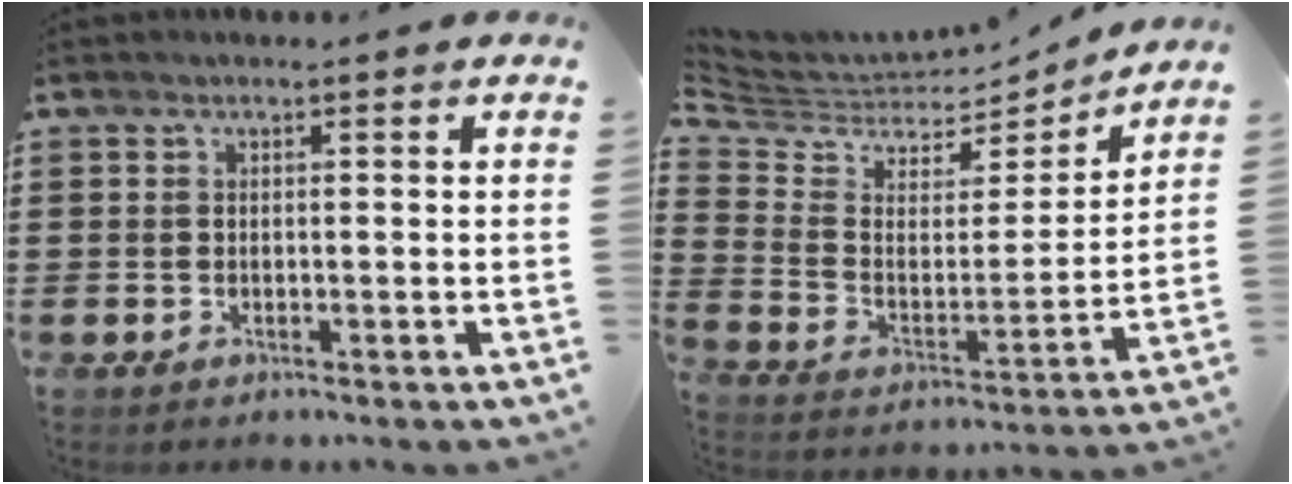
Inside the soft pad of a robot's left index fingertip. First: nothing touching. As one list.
[{"total": 5.2, "force": [4.6, 2.1, 0.9], "torque": [-0.052, -0.037, 0.077]}]